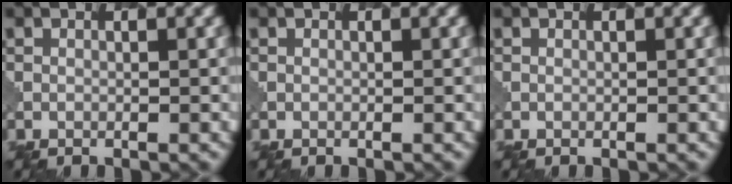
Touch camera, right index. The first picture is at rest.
{"total": 0.0}
{"total": 0.0}